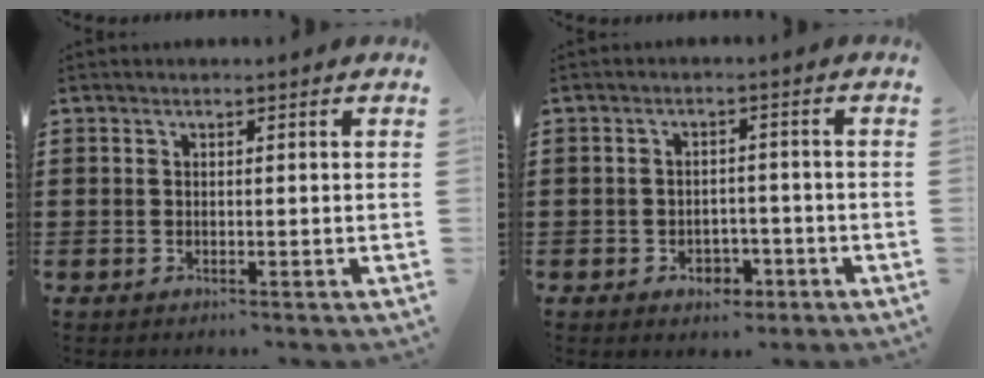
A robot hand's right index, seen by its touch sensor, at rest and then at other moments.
{"total": 2.8, "force": [-1.6, 1.9, 1.3], "torque": [-0.027, 0.003, -0.033]}